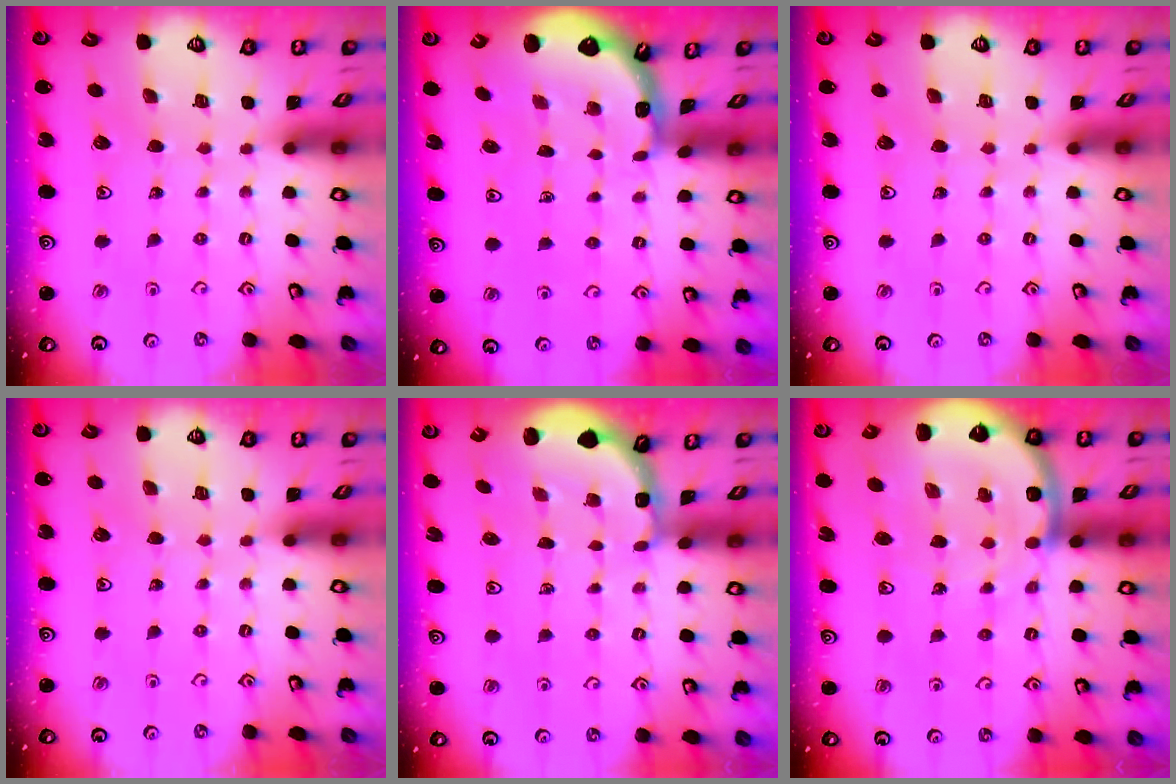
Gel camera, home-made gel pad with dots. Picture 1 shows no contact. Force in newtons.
{"total": 1.4, "press": 1.4, "slide": 0.1}
{"total": 0.0}
{"total": 0.0}
{"total": 1.9, "press": 1.8, "slide": 0.4}
{"total": 10.4, "press": 10.4, "slide": 1.2}